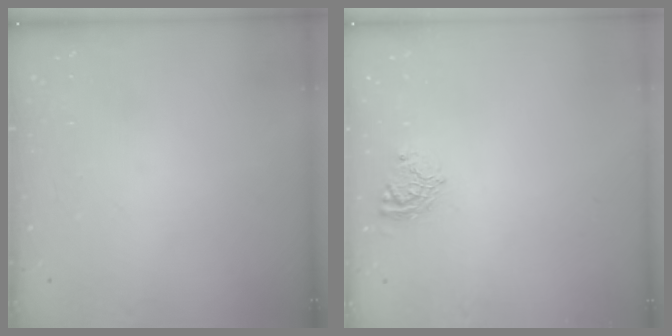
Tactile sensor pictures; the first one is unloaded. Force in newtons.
{"total": 7.5, "press": 7.5, "slide": 0.2}